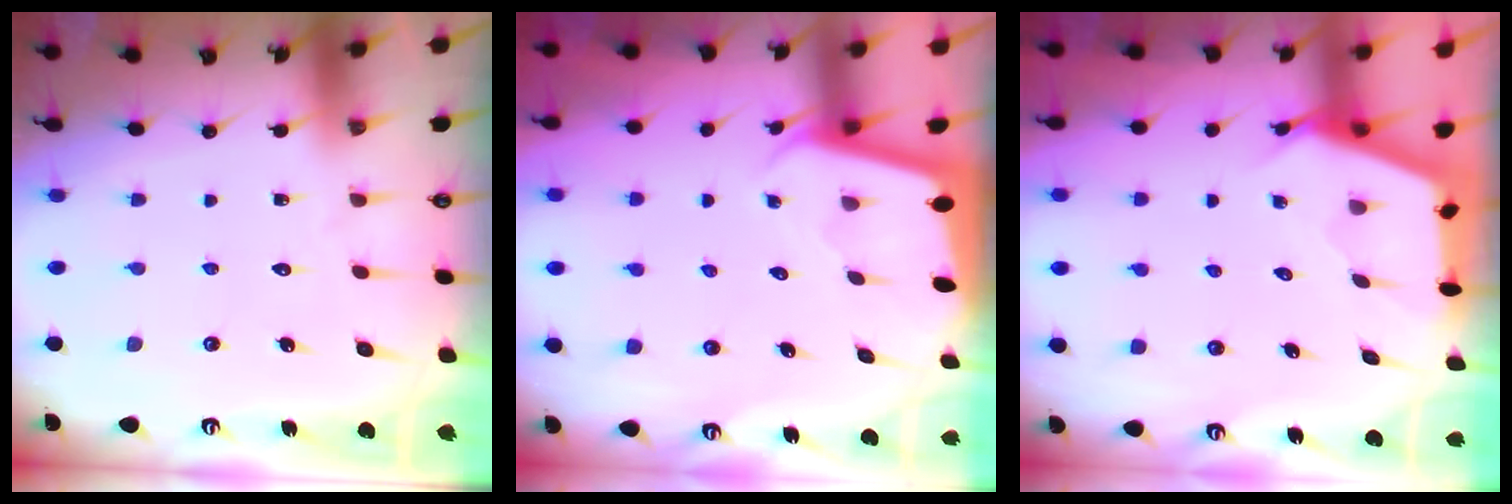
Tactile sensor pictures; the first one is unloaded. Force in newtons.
{"total": 1.9, "press": 1.9, "slide": 0.0}
{"total": 2.6, "press": 2.6, "slide": 0.3}